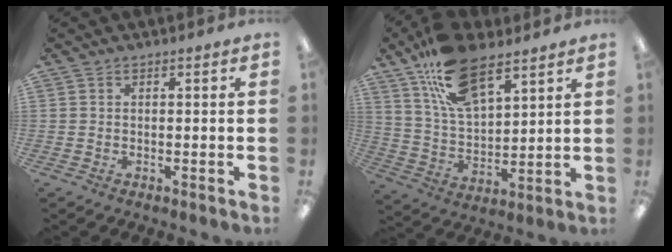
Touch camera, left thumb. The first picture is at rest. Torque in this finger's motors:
{"motor_torque": [0.42, 0.45, 1.67, -1.10, 0.46]}